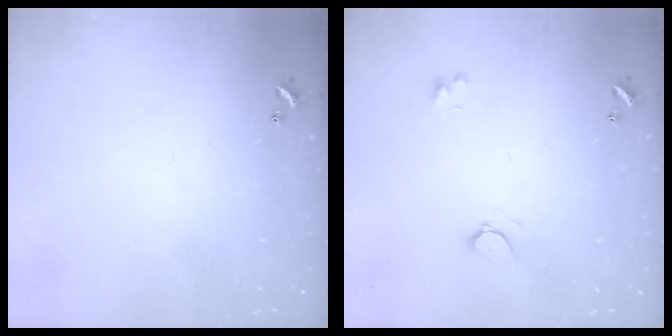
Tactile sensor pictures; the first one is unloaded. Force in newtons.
{"total": 1.7, "press": 1.6, "slide": 0.3}